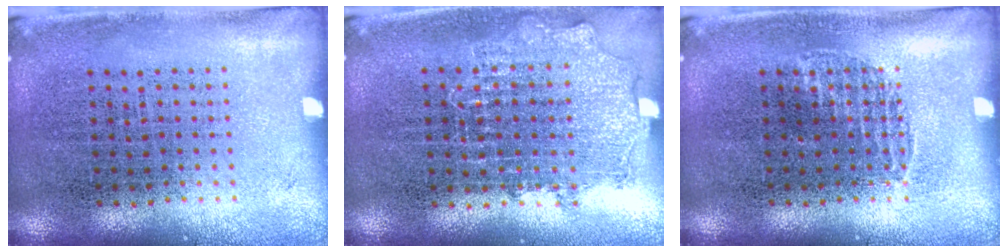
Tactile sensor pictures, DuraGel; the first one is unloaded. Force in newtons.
{"total": 0.9, "press": 0.8, "slide": 0.2}
{"total": 0.6, "press": 0.6, "slide": 0.1}